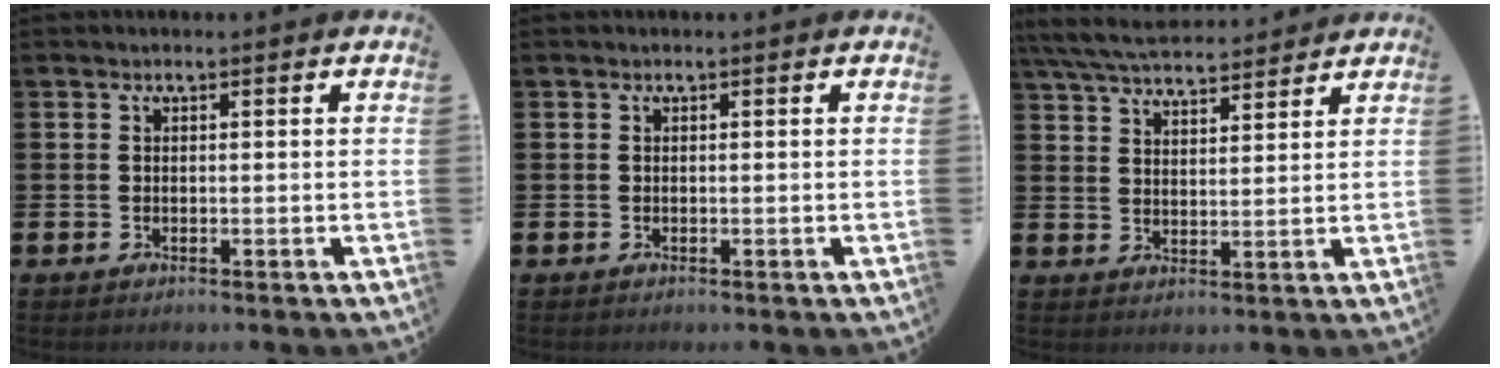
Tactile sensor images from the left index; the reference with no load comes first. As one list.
[{"total": 0.0}, {"total": 6.8, "force": [6.4, 1.1, 1.8], "torque": [-0.058, -0.030, 0.118]}]